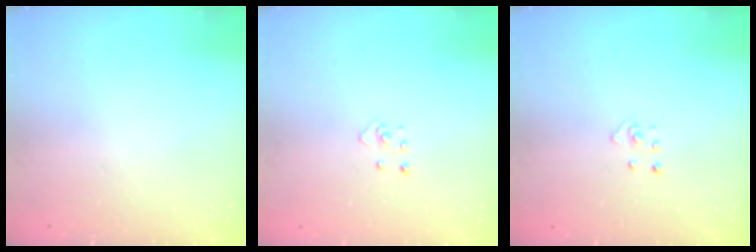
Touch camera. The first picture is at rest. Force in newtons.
{"total": 2.9, "press": 2.9, "slide": 0.2}
{"total": 2.9, "press": 2.9, "slide": 0.2}